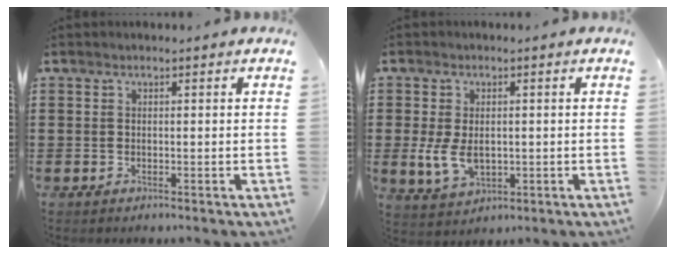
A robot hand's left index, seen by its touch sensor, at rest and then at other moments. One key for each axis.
{"total": 5.6, "fx": -0.4, "fy": 3.7, "fz": 4.1, "tx": -0.092, "ty": -0.002, "tz": -0.013}